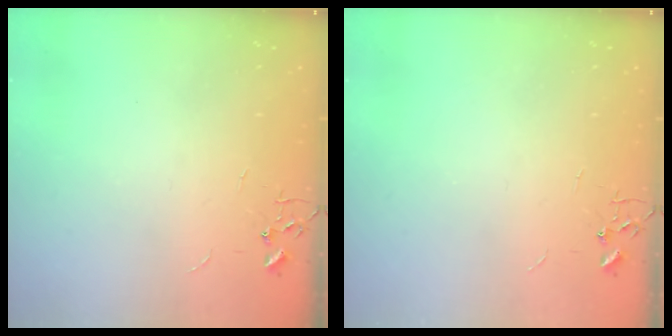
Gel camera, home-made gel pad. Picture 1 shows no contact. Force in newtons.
{"total": 0.0}